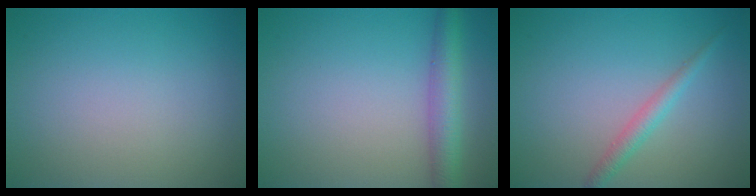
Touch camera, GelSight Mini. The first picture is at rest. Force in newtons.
{"total": 3.5, "press": 3.5, "slide": 0.1}
{"total": 1.7, "press": 1.7, "slide": 0.1}